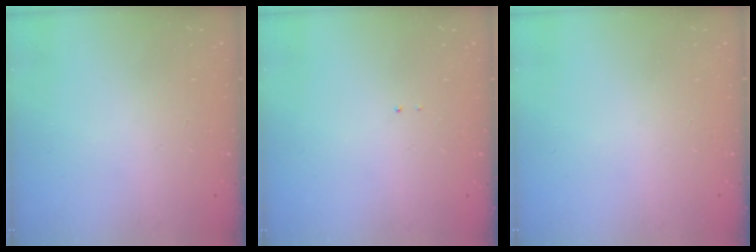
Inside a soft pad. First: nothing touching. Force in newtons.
{"total": 0.7, "press": 0.7, "slide": 0.1}
{"total": 0.0}